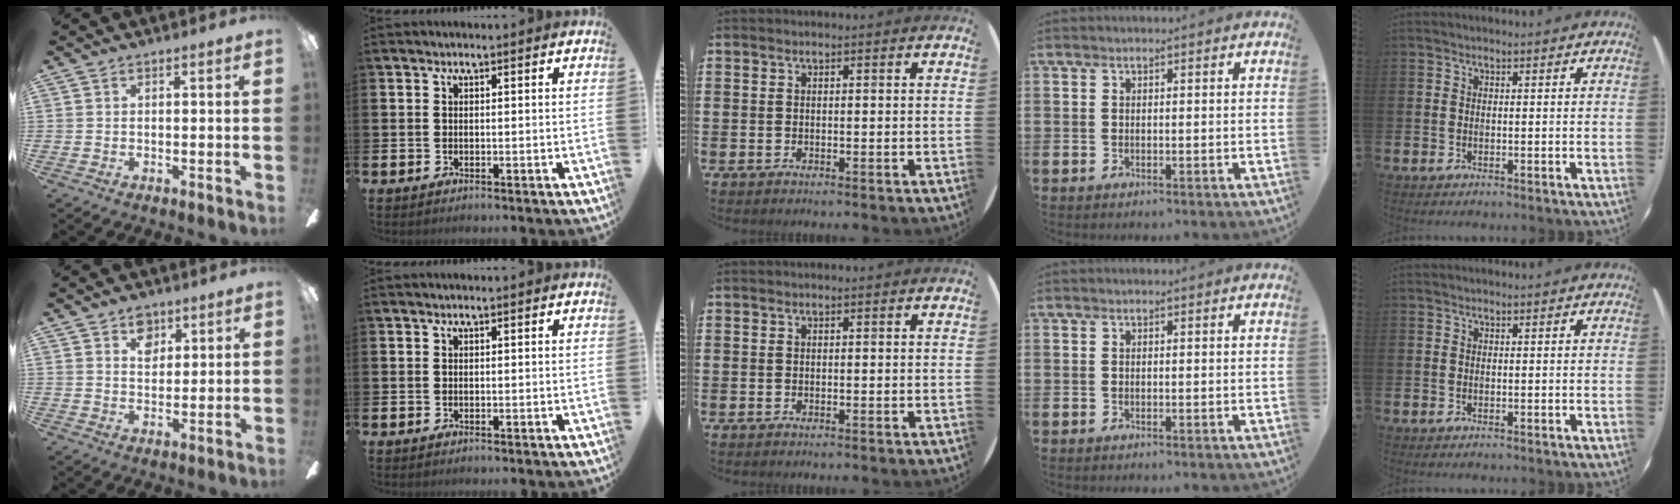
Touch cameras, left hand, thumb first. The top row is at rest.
{"thumb": {"total": 5.5, "force": [3.4, 3.6, 2.4], "torque": [-0.018, -0.011, 0.055]}}